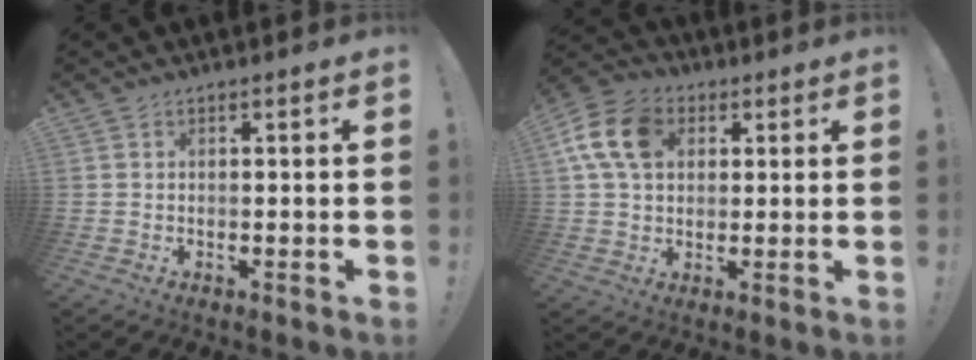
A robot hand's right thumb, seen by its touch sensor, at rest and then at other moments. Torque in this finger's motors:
{"motor_torque": [1.66, 1.68, 0.06, 0.06, 0.07]}